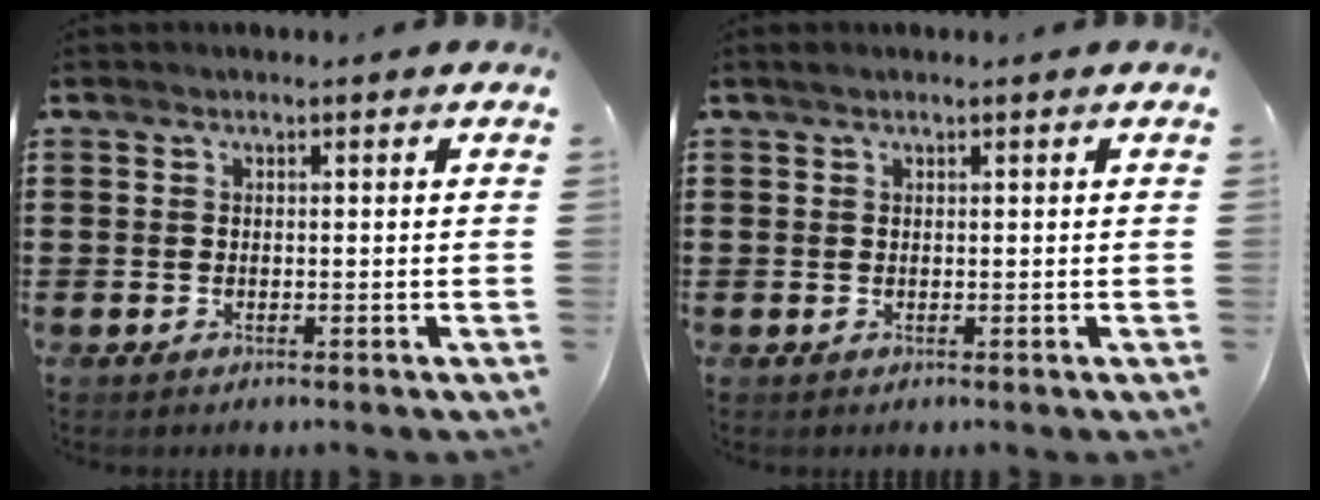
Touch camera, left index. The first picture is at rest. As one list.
[{"total": 0.6, "force": [0.4, 0.0, 0.4], "torque": [-0.007, 0.001, 0.009]}]